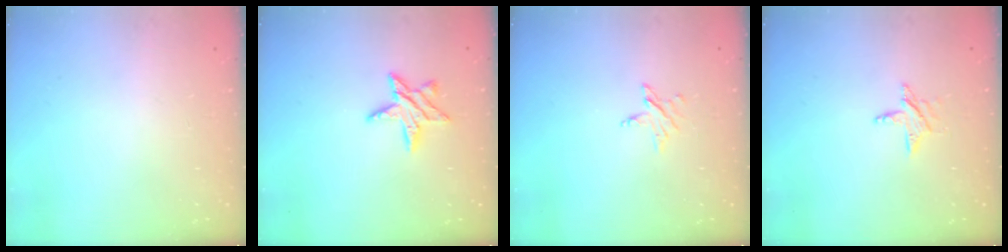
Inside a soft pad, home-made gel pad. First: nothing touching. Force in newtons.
{"total": 8.8, "press": 8.8, "slide": 0.5}
{"total": 3.8, "press": 3.8, "slide": 0.4}
{"total": 4.5, "press": 4.5, "slide": 0.4}